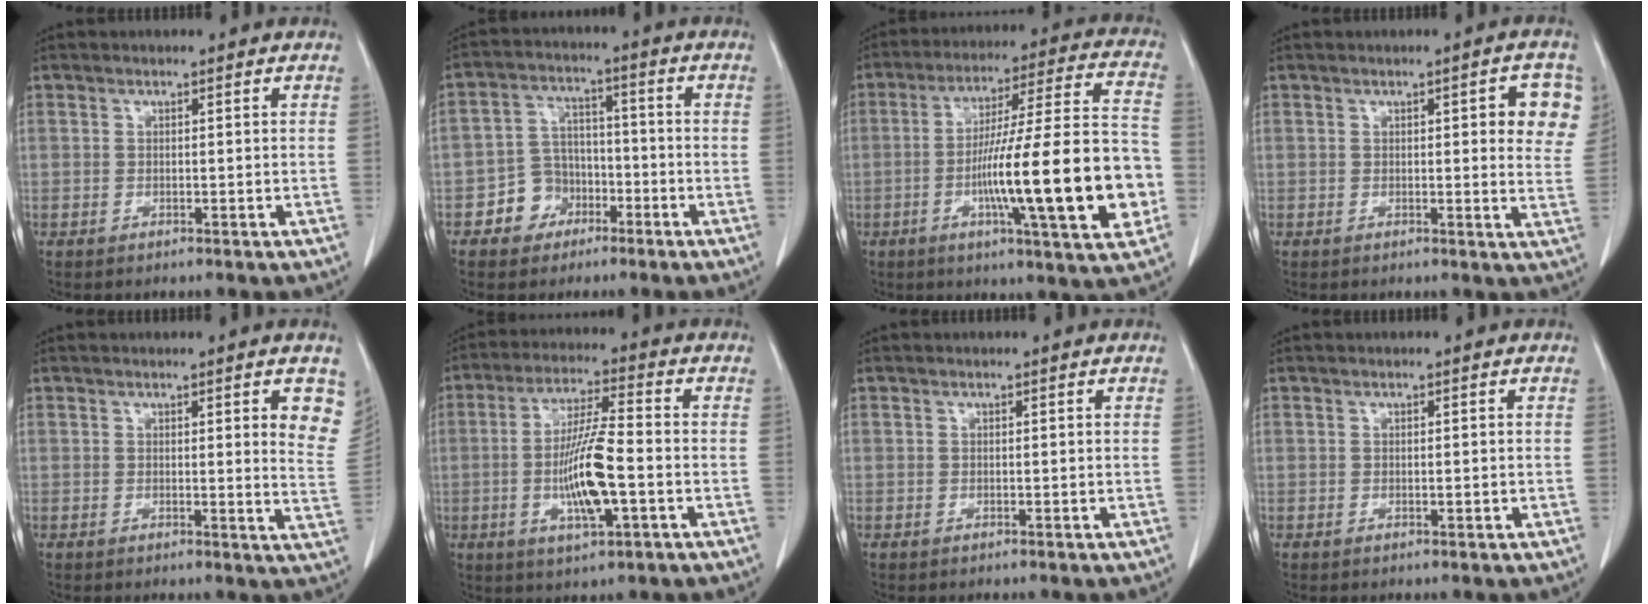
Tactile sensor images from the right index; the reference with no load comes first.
{"total": 6.4, "force": [-3.1, 5.4, 1.5], "torque": [-0.025, 0.020, -0.046]}
{"total": 22.0, "force": [-5.2, 1.3, 21.3], "torque": [-0.302, 0.008, -0.076]}
{"total": 6.6, "force": [2.0, 1.6, 6.1], "torque": [-0.055, -0.003, 0.014]}
{"total": 6.3, "force": [2.8, 0.9, 5.6], "torque": [-0.058, -0.013, 0.020]}
{"total": 10.9, "force": [-2.3, 1.4, 10.5], "torque": [-0.203, -0.003, -0.040]}
{"total": 0.0}
{"total": 0.7, "force": [-0.1, 0.2, 0.7], "torque": [-0.010, 0.000, 0.003]}